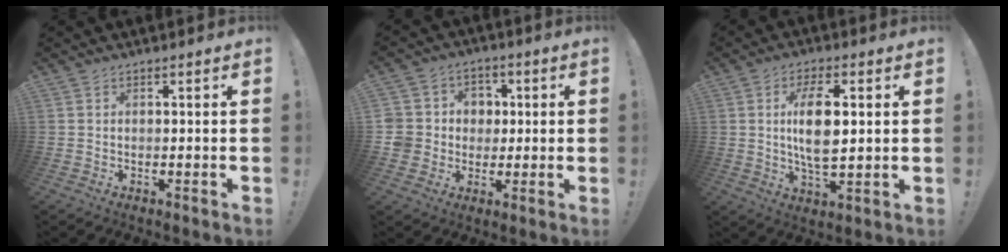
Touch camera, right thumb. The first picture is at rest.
{"total": 8.7, "force": [-0.7, 8.5, 1.8], "torque": [-0.023, 0.010, -0.004]}
{"total": 11.2, "force": [2.0, 5.0, 9.8], "torque": [-0.171, -0.005, 0.027]}